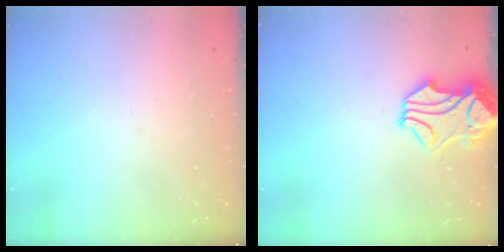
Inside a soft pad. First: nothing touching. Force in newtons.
{"total": 2.0, "press": 1.4, "slide": 1.5}